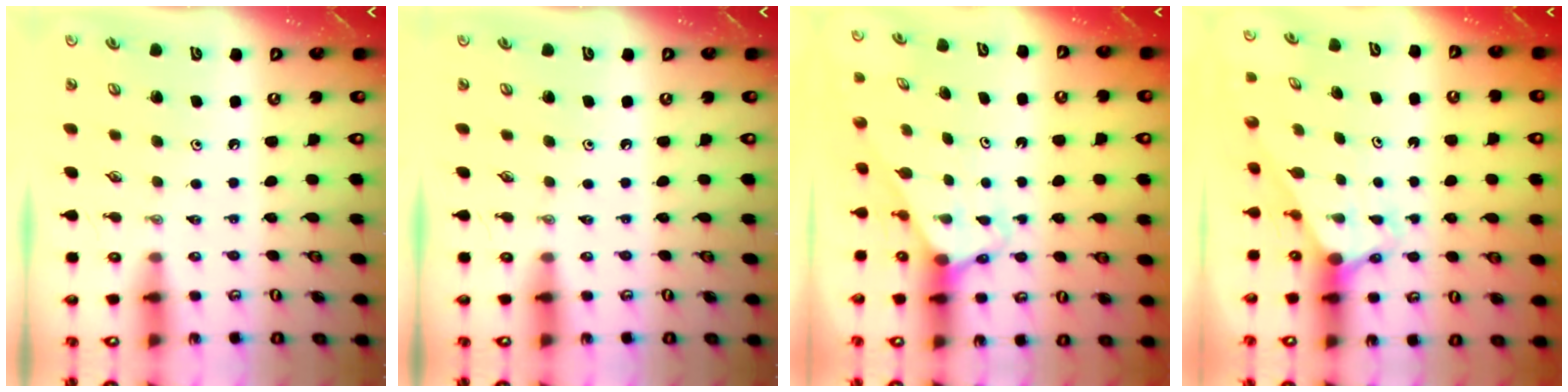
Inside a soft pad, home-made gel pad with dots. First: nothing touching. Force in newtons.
{"total": 0.0}
{"total": 2.8, "press": 2.8, "slide": 0.1}
{"total": 2.8, "press": 2.8, "slide": 0.1}